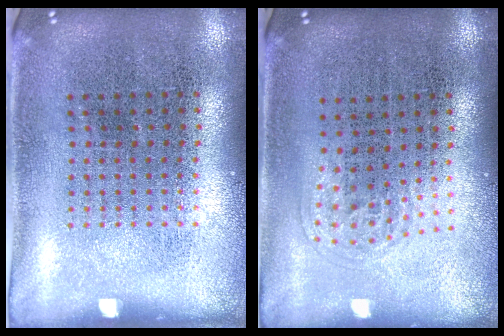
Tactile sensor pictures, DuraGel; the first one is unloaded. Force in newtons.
{"total": 1.0, "press": 0.6, "slide": 0.8}